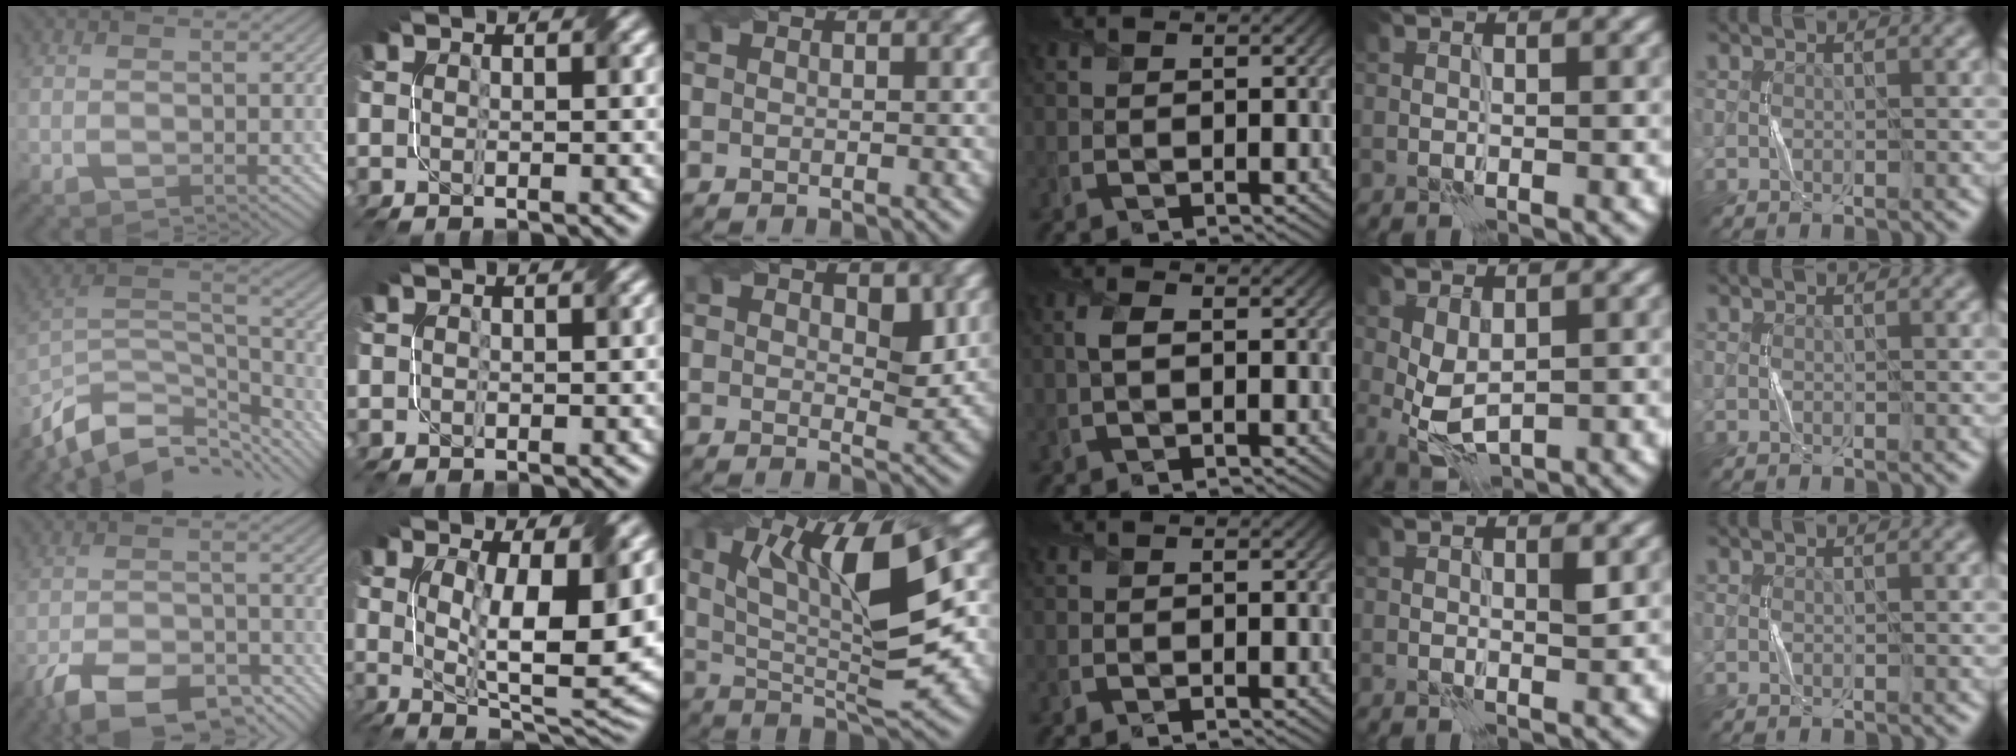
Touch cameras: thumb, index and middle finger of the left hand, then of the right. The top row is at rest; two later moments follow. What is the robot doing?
{"motion": "twist", "object": "screw"}